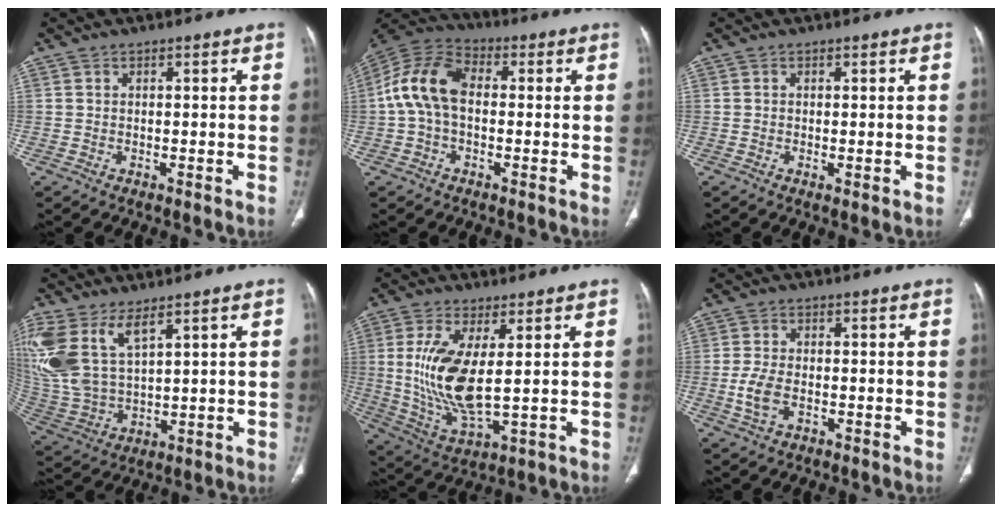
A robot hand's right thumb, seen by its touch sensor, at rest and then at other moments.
{"total": 12.1, "force": [0.2, 7.9, 9.2], "torque": [-0.180, 0.033, -0.008]}
{"total": 0.7, "force": [-0.1, 0.3, 0.7], "torque": [-0.015, -0.004, -0.003]}
{"total": 15.2, "force": [7.7, 7.2, 11.0], "torque": [-0.250, -0.026, 0.173]}
{"total": 13.4, "force": [1.7, 4.9, 12.4], "torque": [-0.266, -0.025, 0.044]}
{"total": 4.7, "force": [-1.3, 2.7, 3.6], "torque": [-0.083, 0.005, -0.024]}